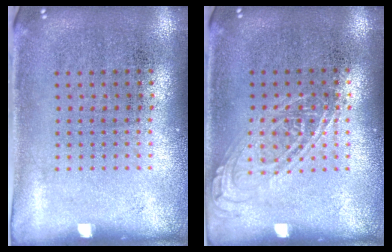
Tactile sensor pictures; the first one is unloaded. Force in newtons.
{"total": 1.1, "press": 1.1, "slide": 0.1}